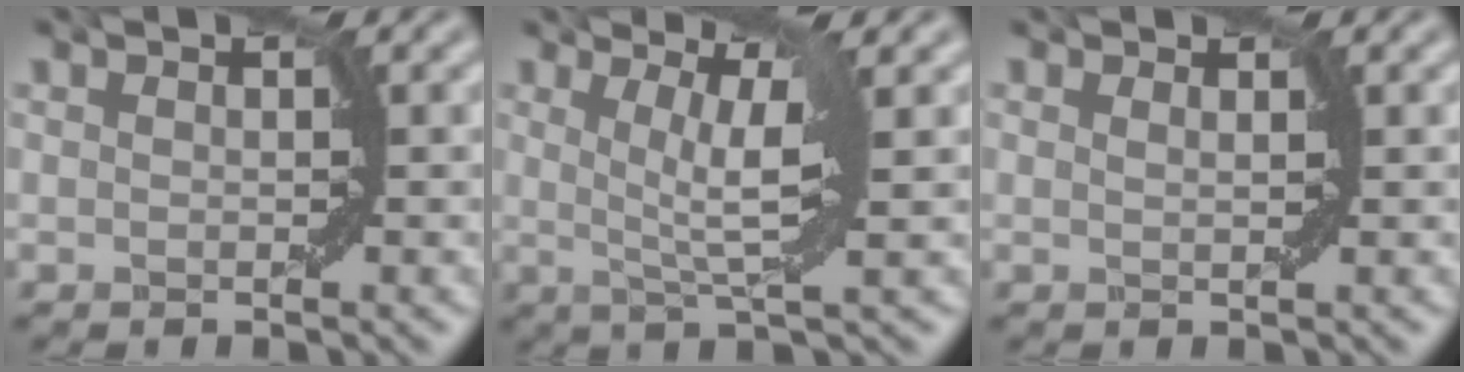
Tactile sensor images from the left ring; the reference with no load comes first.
{"total": 4.0, "force": [0.3, 0.4, 4.0], "torque": [-0.078, 0.000, 0.014]}
{"total": 1.0, "force": [0.7, 0.4, 0.5], "torque": [-0.004, 0.008, -0.006]}